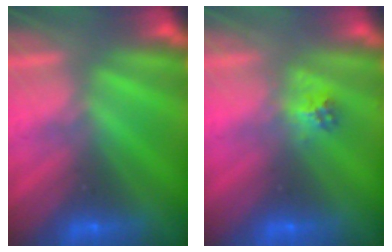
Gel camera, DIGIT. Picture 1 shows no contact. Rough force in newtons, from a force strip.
{"total": 2.1}